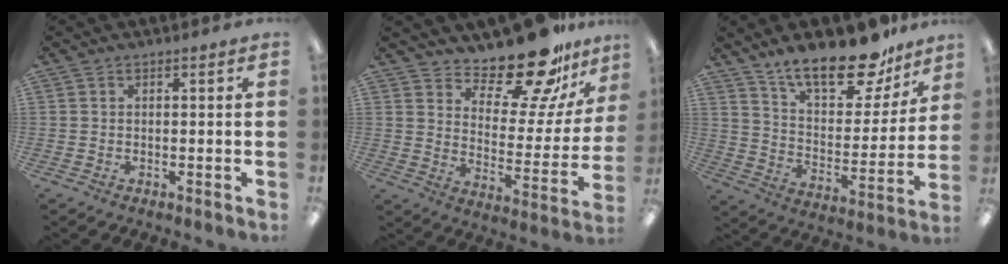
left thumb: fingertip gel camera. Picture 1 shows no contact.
{"total": 18.1, "force": [15.4, 5.3, 7.9], "torque": [-0.119, -0.125, 0.262]}
{"total": 20.5, "force": [15.9, 7.6, 10.4], "torque": [-0.167, -0.104, 0.275]}